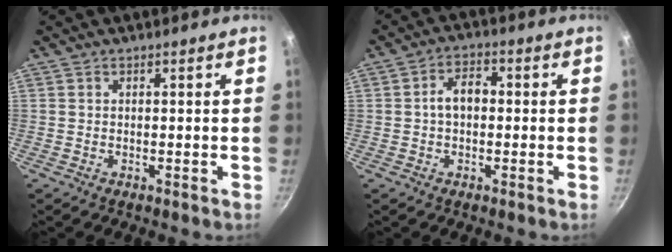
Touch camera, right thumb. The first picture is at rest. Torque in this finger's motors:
{"motor_torque": [0.16, 1.11, 0.58, 0.58, 0.07]}